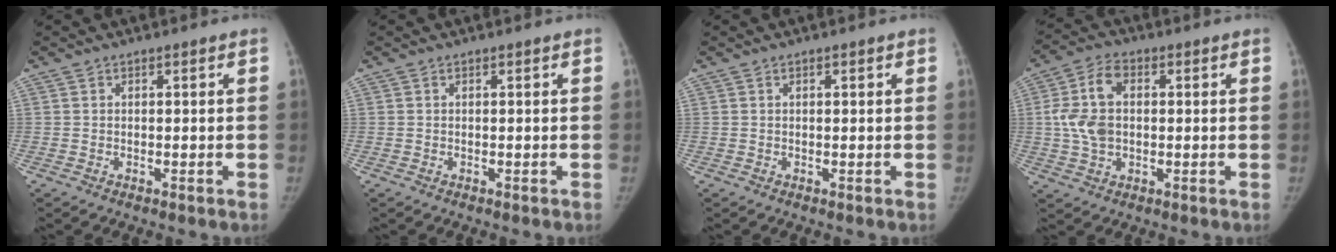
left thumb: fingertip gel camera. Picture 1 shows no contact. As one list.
[{"total": 0.0}, {"total": 0.7, "force": [0.2, 0.2, 0.6], "torque": [-0.010, 0.002, 0.004]}, {"total": 9.4, "force": [0.6, 6.2, 7.0], "torque": [-0.138, 0.015, 0.011]}]